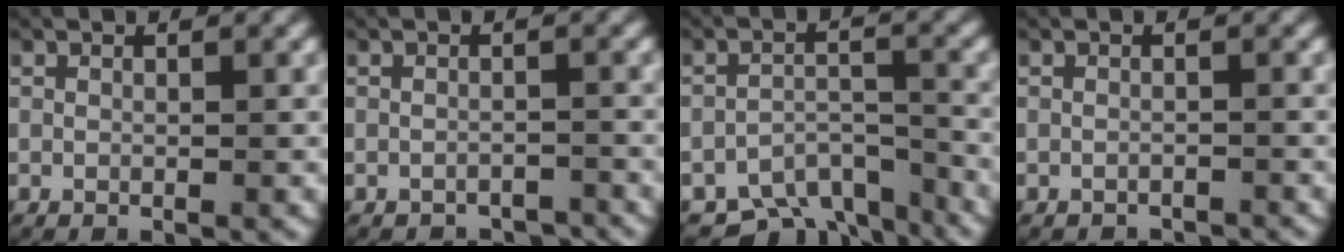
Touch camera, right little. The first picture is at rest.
{"total": 1.9, "force": [-1.8, 0.3, -0.1], "torque": [0.008, -0.004, -0.032]}
{"total": 7.0, "force": [-5.4, 3.6, 2.4], "torque": [-0.036, -0.012, -0.092]}
{"total": 1.2, "force": [-1.2, 0.1, 0.0], "torque": [0.004, -0.004, -0.019]}